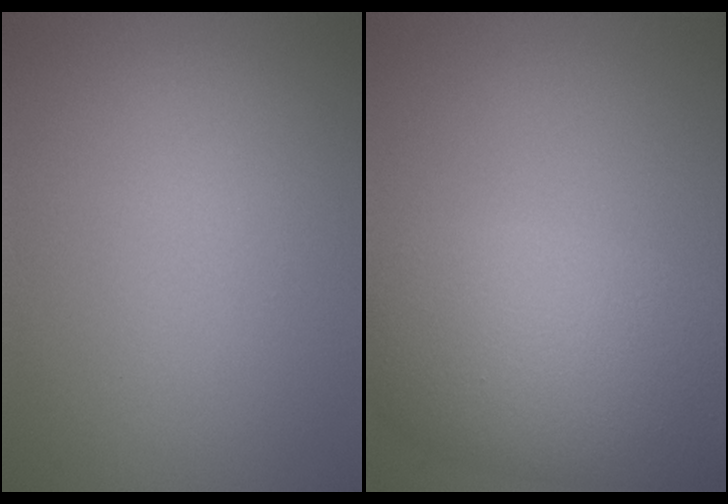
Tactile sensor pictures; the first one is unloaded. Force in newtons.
{"total": 8.5, "press": 8.5, "slide": 0.2}